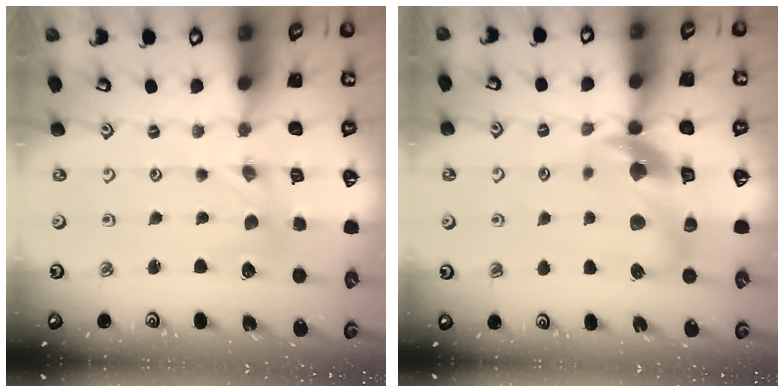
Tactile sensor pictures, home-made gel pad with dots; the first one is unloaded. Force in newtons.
{"total": 12.5, "press": 12.4, "slide": 1.9}